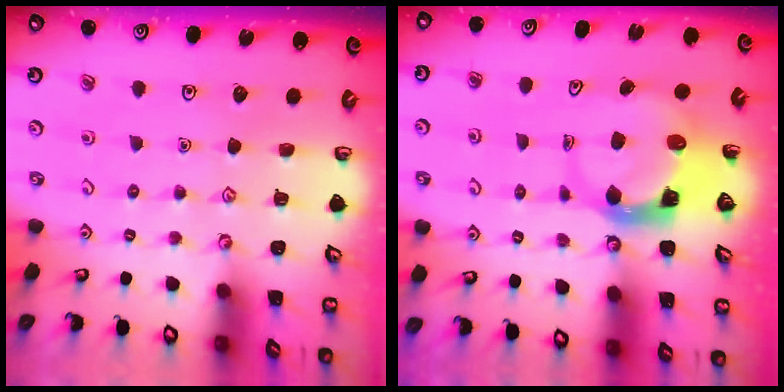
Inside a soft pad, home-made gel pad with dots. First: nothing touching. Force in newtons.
{"total": 3.9, "press": 3.9, "slide": 0.6}